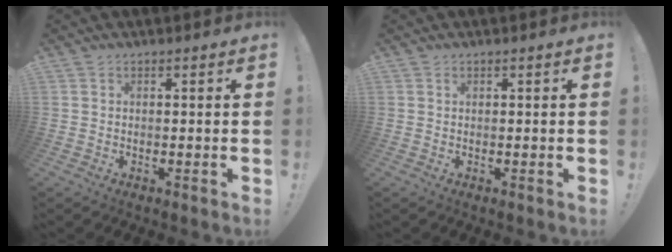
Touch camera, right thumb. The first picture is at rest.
{"total": 0.0}